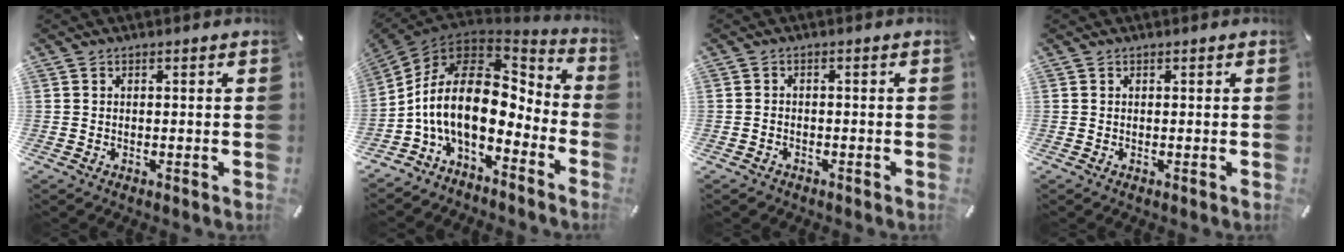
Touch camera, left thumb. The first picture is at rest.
{"total": 18.5, "force": [-2.1, 11.0, 14.7], "torque": [-0.309, -0.011, -0.039]}
{"total": 1.5, "force": [-1.1, 1.0, 0.3], "torque": [-0.008, 0.007, -0.023]}
{"total": 0.0}